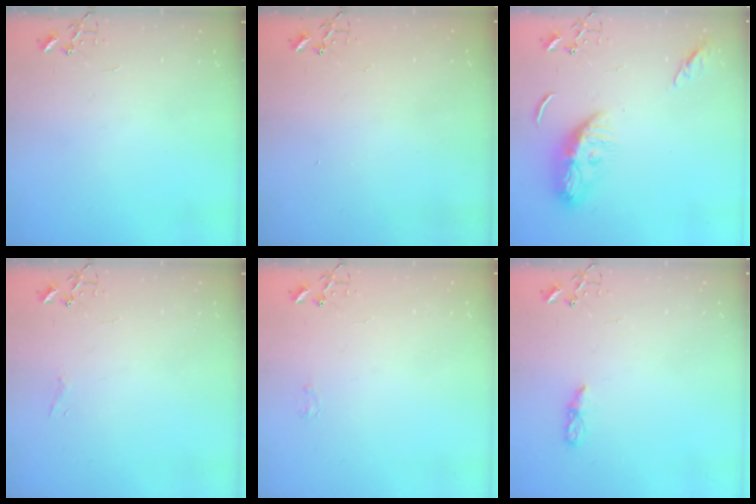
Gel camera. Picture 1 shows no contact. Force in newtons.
{"total": 1.3, "press": 1.2, "slide": 0.1}
{"total": 11.4, "press": 11.3, "slide": 1.0}
{"total": 4.2, "press": 4.2, "slide": 0.3}
{"total": 4.1, "press": 4.0, "slide": 0.7}
{"total": 5.0, "press": 4.9, "slide": 0.5}